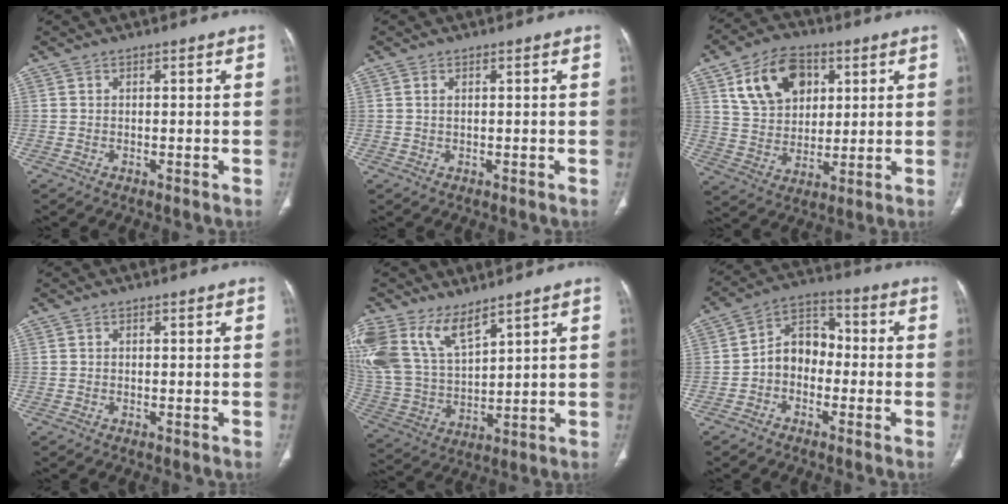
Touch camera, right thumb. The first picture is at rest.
{"total": 0.7, "force": [0.3, 0.3, 0.6], "torque": [-0.015, 0.004, 0.009]}
{"total": 14.4, "force": [5.9, 10.0, 8.6], "torque": [-0.115, -0.009, 0.109]}
{"total": 0.0}
{"total": 16.0, "force": [10.0, 7.9, 9.7], "torque": [-0.204, -0.031, 0.215]}
{"total": 8.4, "force": [-1.7, 6.4, 5.3], "torque": [-0.062, 0.037, -0.047]}